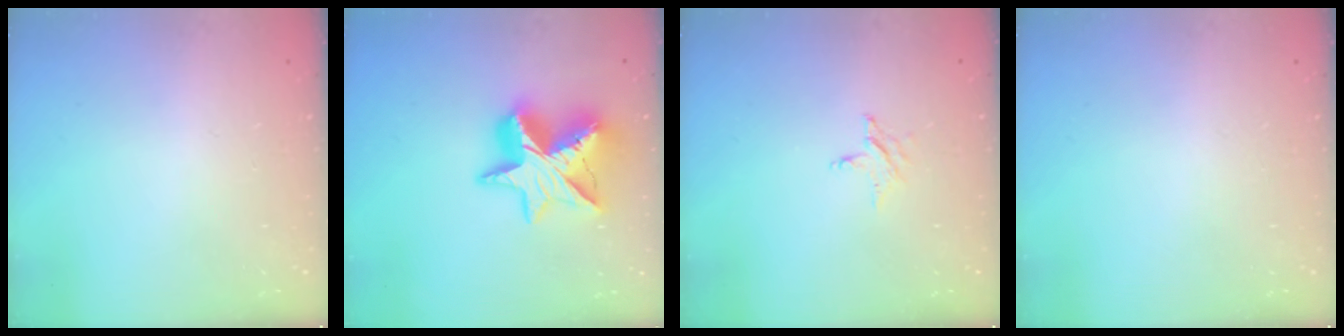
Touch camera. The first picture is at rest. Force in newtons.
{"total": 18.3, "press": 18.2, "slide": 1.3}
{"total": 2.8, "press": 2.8, "slide": 0.3}
{"total": 0.0}